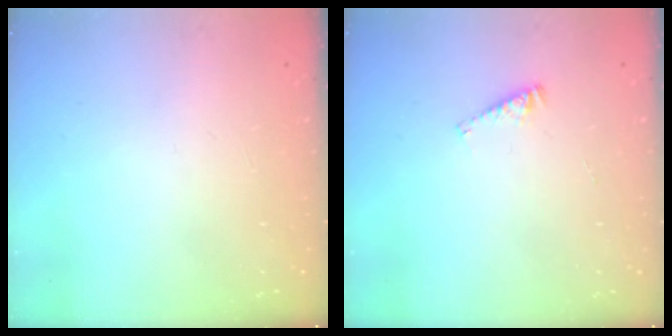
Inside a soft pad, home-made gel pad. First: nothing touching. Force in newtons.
{"total": 3.5, "press": 3.5, "slide": 0.4}